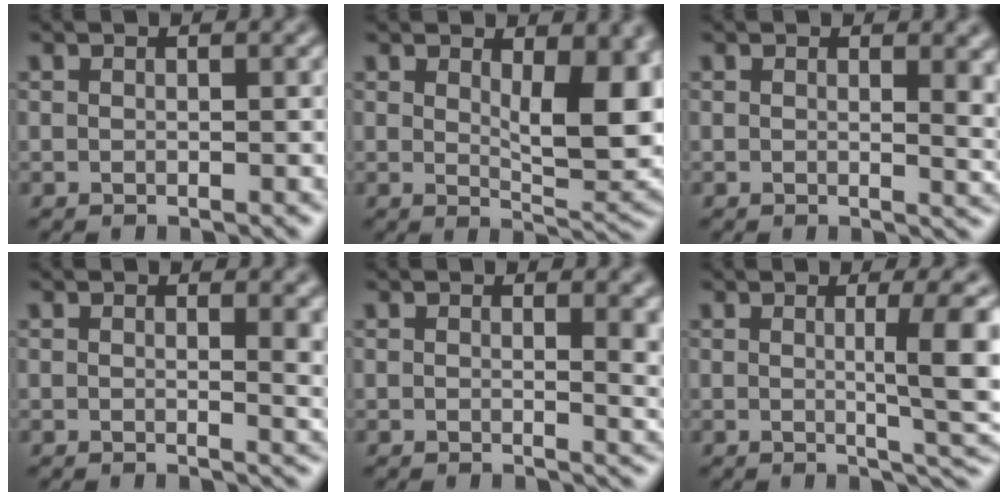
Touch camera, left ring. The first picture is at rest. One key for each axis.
{"total": 7.9, "fx": 1.6, "fy": 3.1, "fz": 7.1, "tx": -0.100, "ty": -0.007, "tz": 0.033}
{"total": 3.1, "fx": 0.9, "fy": 1.1, "fz": 2.7, "tx": -0.025, "ty": -0.003, "tz": 0.014}
{"total": 3.1, "fx": 0.8, "fy": 1.1, "fz": 2.7, "tx": -0.024, "ty": 0.000, "tz": 0.011}
{"total": 3.4, "fx": 0.9, "fy": 1.3, "fz": 3.0, "tx": -0.025, "ty": -0.002, "tz": 0.012}
{"total": 6.1, "fx": 0.4, "fy": 1.4, "fz": 5.9, "tx": -0.070, "ty": -0.003, "tz": 0.006}